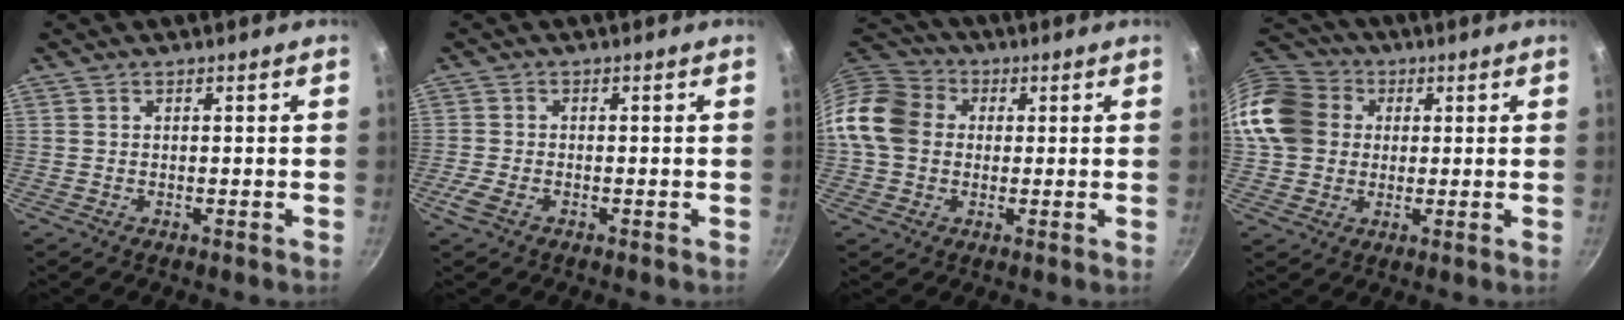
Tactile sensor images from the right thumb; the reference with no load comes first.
{"total": 3.0, "force": [-1.5, 1.6, 2.0], "torque": [-0.051, 0.003, -0.034]}
{"total": 11.7, "force": [0.6, 9.8, 6.4], "torque": [-0.095, 0.023, -0.006]}
{"total": 14.0, "force": [2.5, 12.0, 6.8], "torque": [-0.110, 0.022, 0.034]}